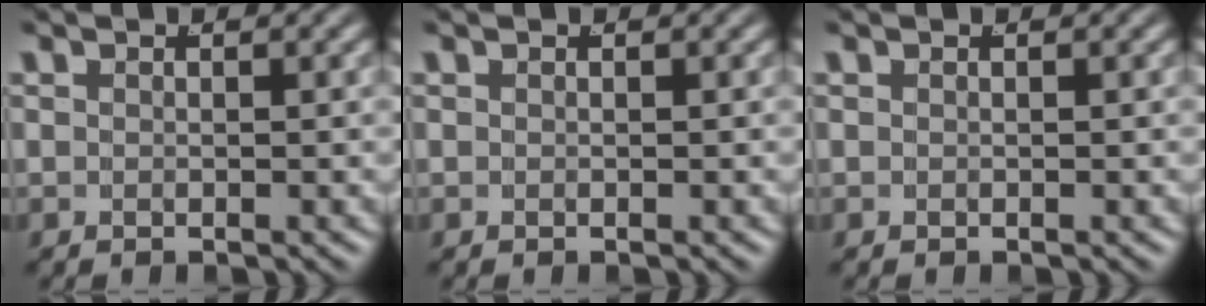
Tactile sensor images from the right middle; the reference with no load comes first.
{"total": 0.0}
{"total": 0.0}